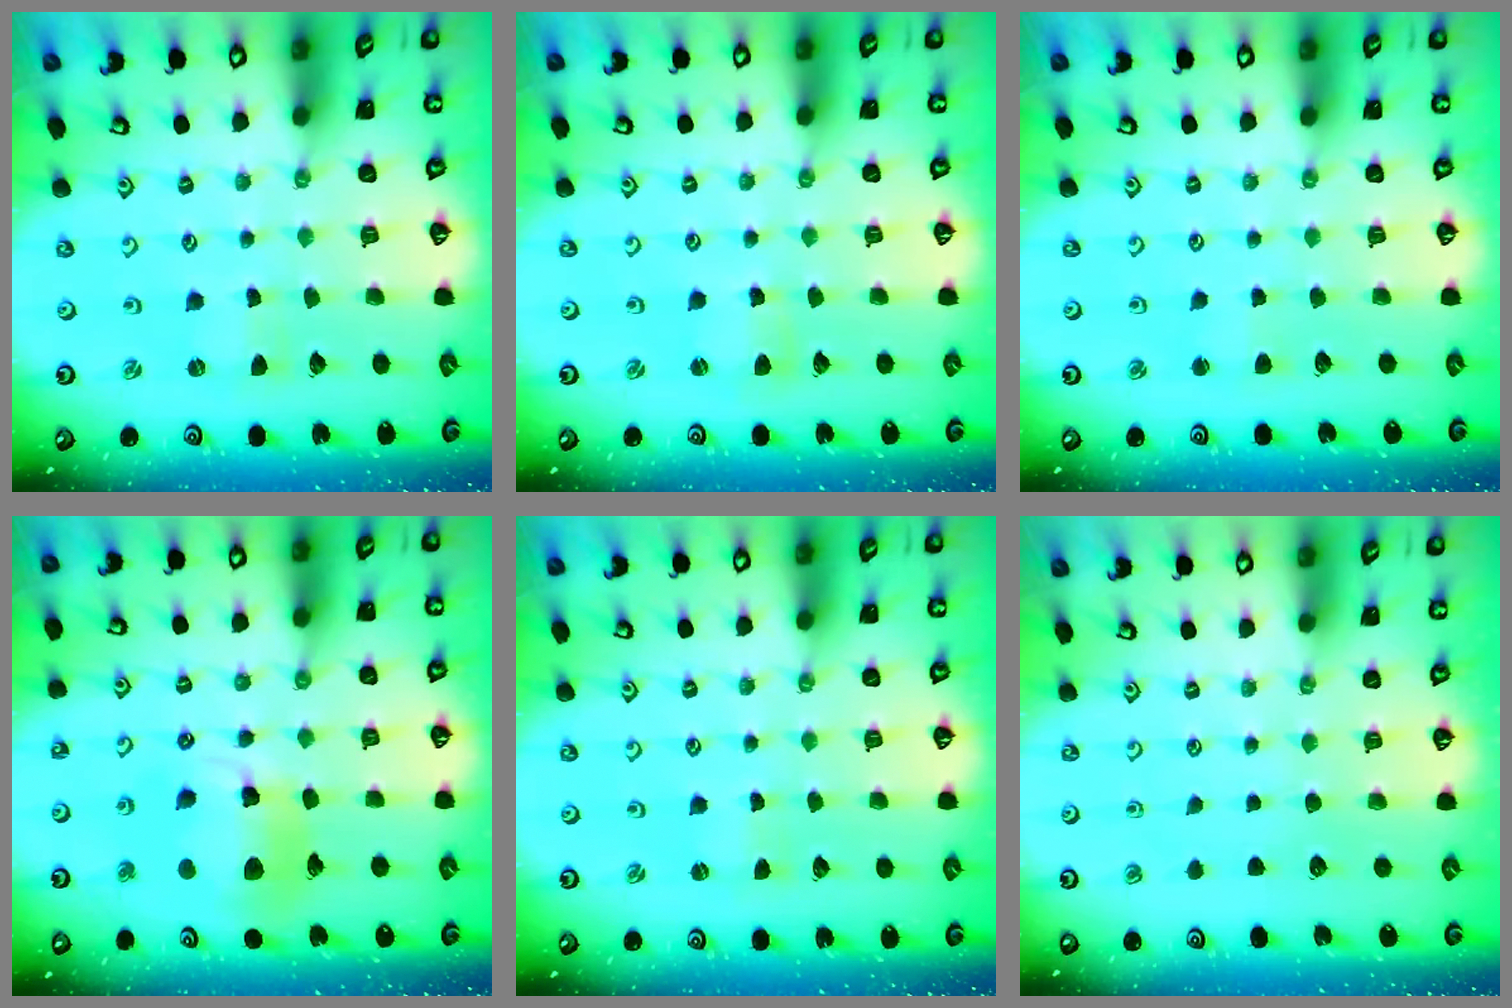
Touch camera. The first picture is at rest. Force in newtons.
{"total": 1.8, "press": 1.8, "slide": 0.2}
{"total": 2.5, "press": 2.5, "slide": 0.3}
{"total": 16.1, "press": 16.0, "slide": 1.8}
{"total": 0.0}
{"total": 0.0}